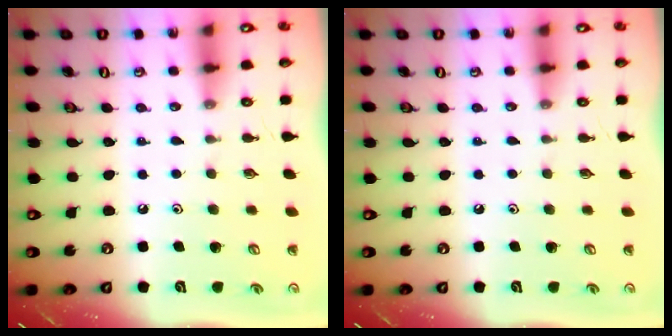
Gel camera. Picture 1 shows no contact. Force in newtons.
{"total": 0.0}